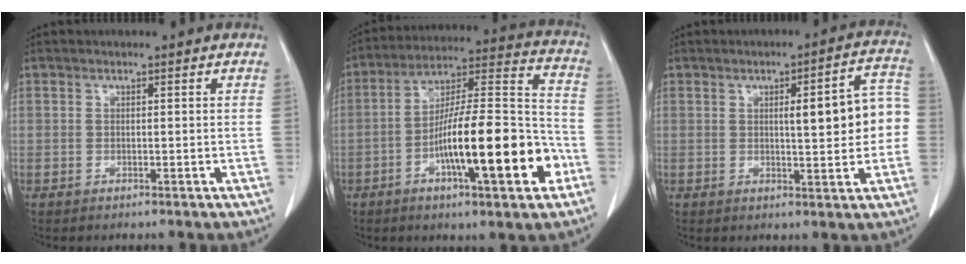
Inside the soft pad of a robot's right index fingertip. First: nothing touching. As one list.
[{"total": 19.8, "force": [-6.9, 2.9, 18.3], "torque": [-0.291, 0.006, -0.107]}, {"total": 9.4, "force": [0.3, 2.1, 9.1], "torque": [-0.113, 0.026, 0.005]}]